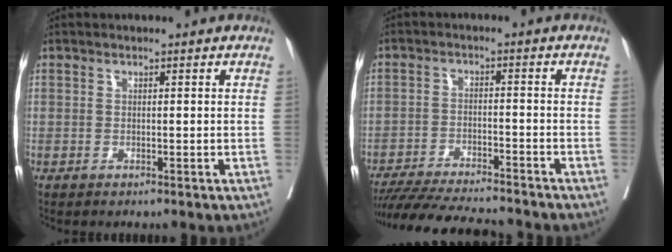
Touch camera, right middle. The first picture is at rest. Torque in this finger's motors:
{"motor_torque": [1.04, -1.09, 0.19, 0.06]}